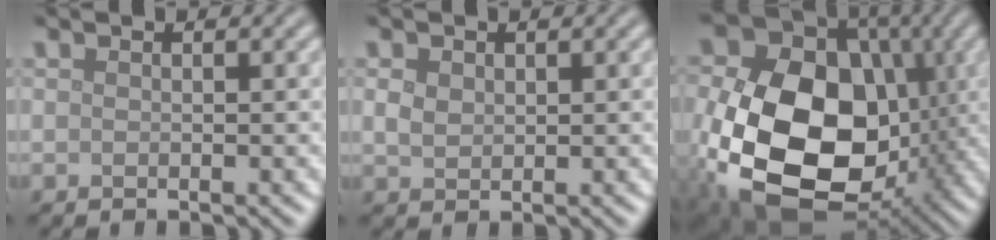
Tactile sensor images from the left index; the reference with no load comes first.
{"total": 1.5, "force": [0.5, 1.2, 0.8], "torque": [-0.018, 0.000, 0.012]}
{"total": 19.7, "force": [-2.6, 14.4, 13.2], "torque": [-0.267, -0.036, -0.034]}